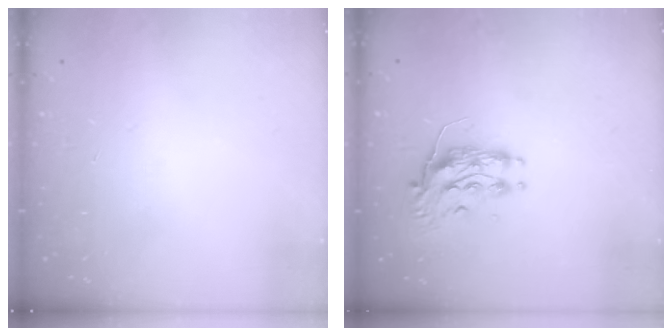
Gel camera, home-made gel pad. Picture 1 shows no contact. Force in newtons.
{"total": 8.5, "press": 8.5, "slide": 0.3}